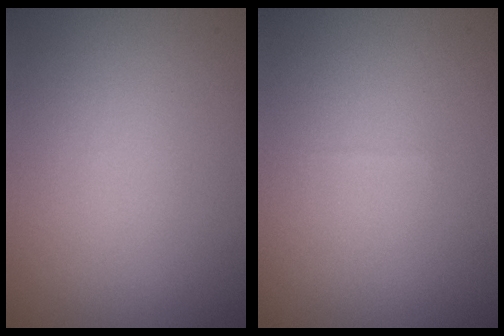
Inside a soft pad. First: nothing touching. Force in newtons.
{"total": 0.0}